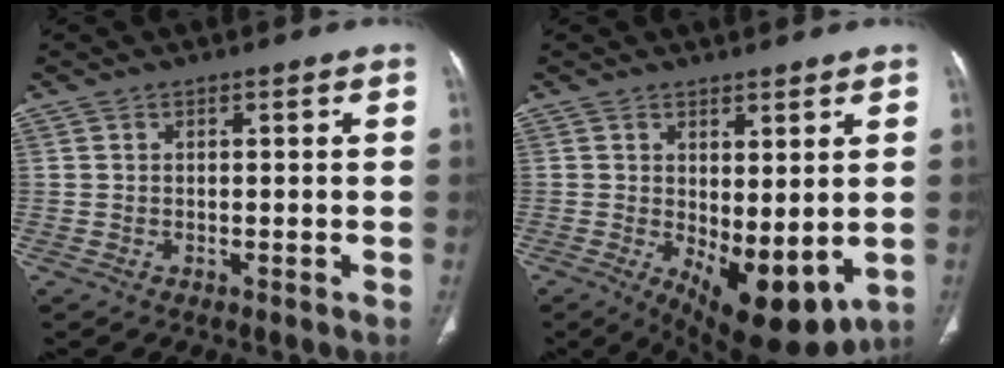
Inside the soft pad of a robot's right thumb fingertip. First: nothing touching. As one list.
[{"total": 11.7, "force": [-1.5, 5.1, 10.4], "torque": [-0.143, -0.021, 0.000]}]